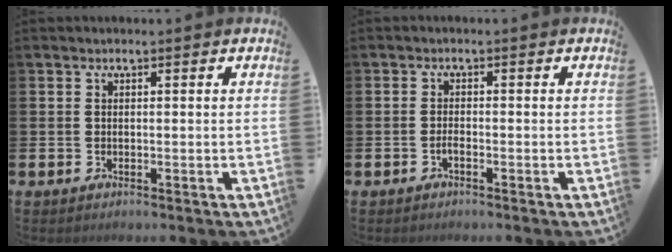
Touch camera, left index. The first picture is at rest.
{"total": 0.8, "force": [-0.6, 0.1, 0.6], "torque": [-0.019, -0.002, -0.009]}